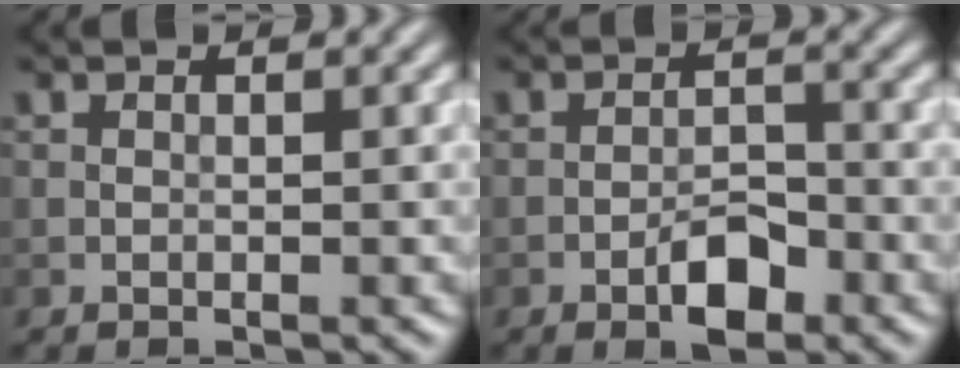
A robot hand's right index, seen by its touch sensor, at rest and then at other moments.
{"total": 3.3, "force": [-1.8, 1.4, 2.4], "torque": [-0.036, 0.004, -0.031]}